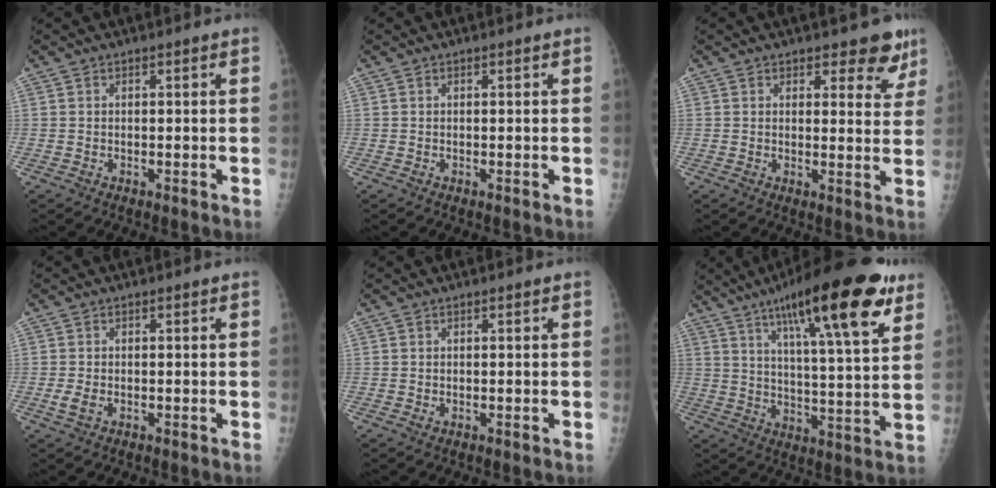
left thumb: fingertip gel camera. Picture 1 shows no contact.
{"total": 0.0}
{"total": 6.2, "force": [4.9, 2.9, 2.3], "torque": [0.012, -0.033, 0.049]}
{"total": 2.1, "force": [-0.4, 1.3, 1.6], "torque": [-0.038, -0.004, -0.008]}
{"total": 0.6, "force": [0.2, 0.4, 0.5], "torque": [-0.005, 0.000, 0.004]}
{"total": 23.5, "force": [13.2, 4.9, 18.8], "torque": [-0.273, -0.034, 0.201]}